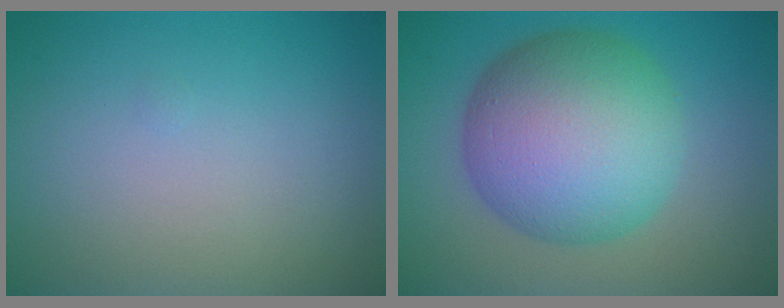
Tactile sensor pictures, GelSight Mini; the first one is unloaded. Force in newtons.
{"total": 11.7, "press": 11.7, "slide": 0.1}